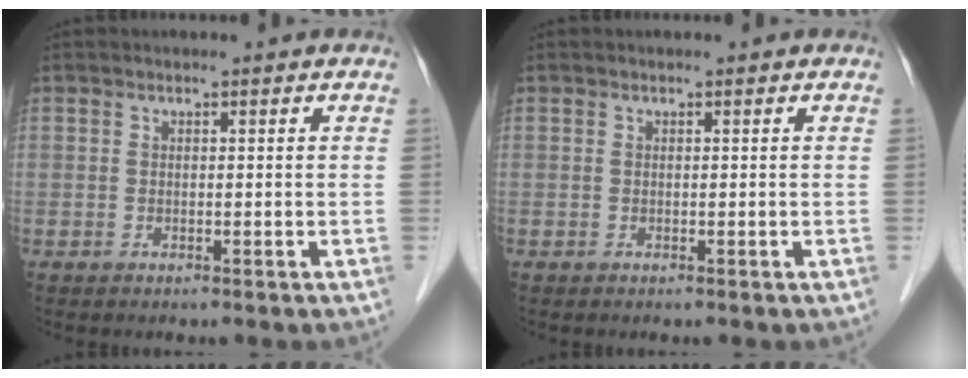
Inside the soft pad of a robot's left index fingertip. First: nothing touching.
{"total": 0.0}